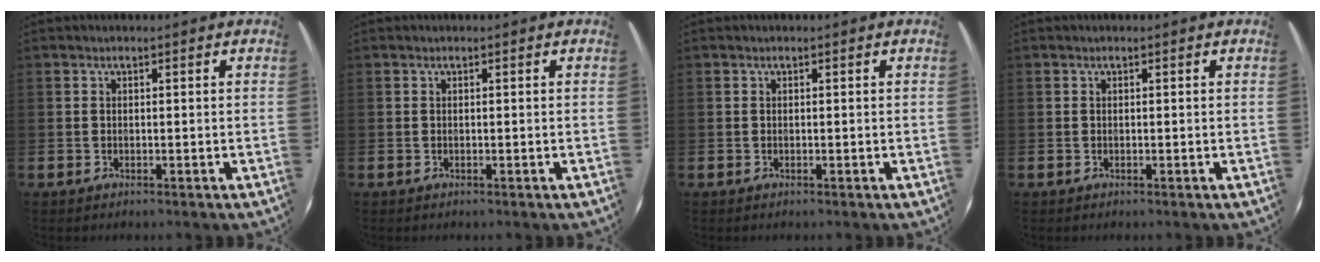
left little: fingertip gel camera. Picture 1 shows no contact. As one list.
[{"total": 0.0}, {"total": 0.0}, {"total": 0.0}]